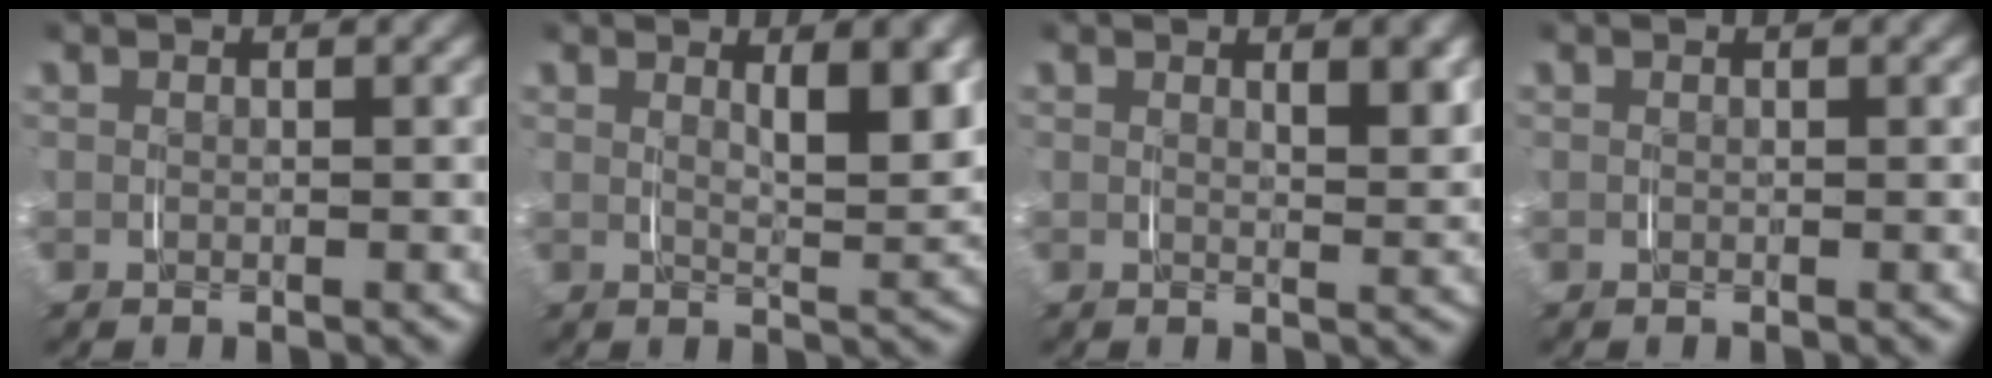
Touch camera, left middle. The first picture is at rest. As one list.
[{"total": 3.6, "force": [1.7, 0.8, 3.1], "torque": [-0.044, -0.015, 0.032]}, {"total": 1.6, "force": [1.0, 0.2, 1.3], "torque": [-0.016, -0.006, 0.018]}, {"total": 0.0}]